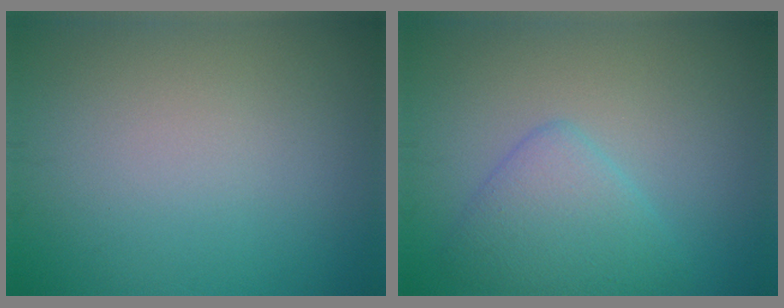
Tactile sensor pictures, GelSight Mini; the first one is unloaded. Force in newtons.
{"total": 3.6, "press": 3.6, "slide": 0.3}